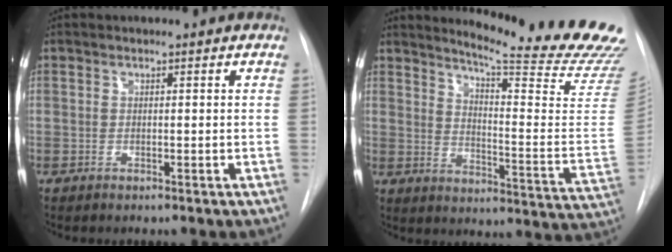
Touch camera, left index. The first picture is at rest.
{"total": 23.7, "force": [21.3, 0.0, 10.4], "torque": [-0.149, -0.133, 0.257]}